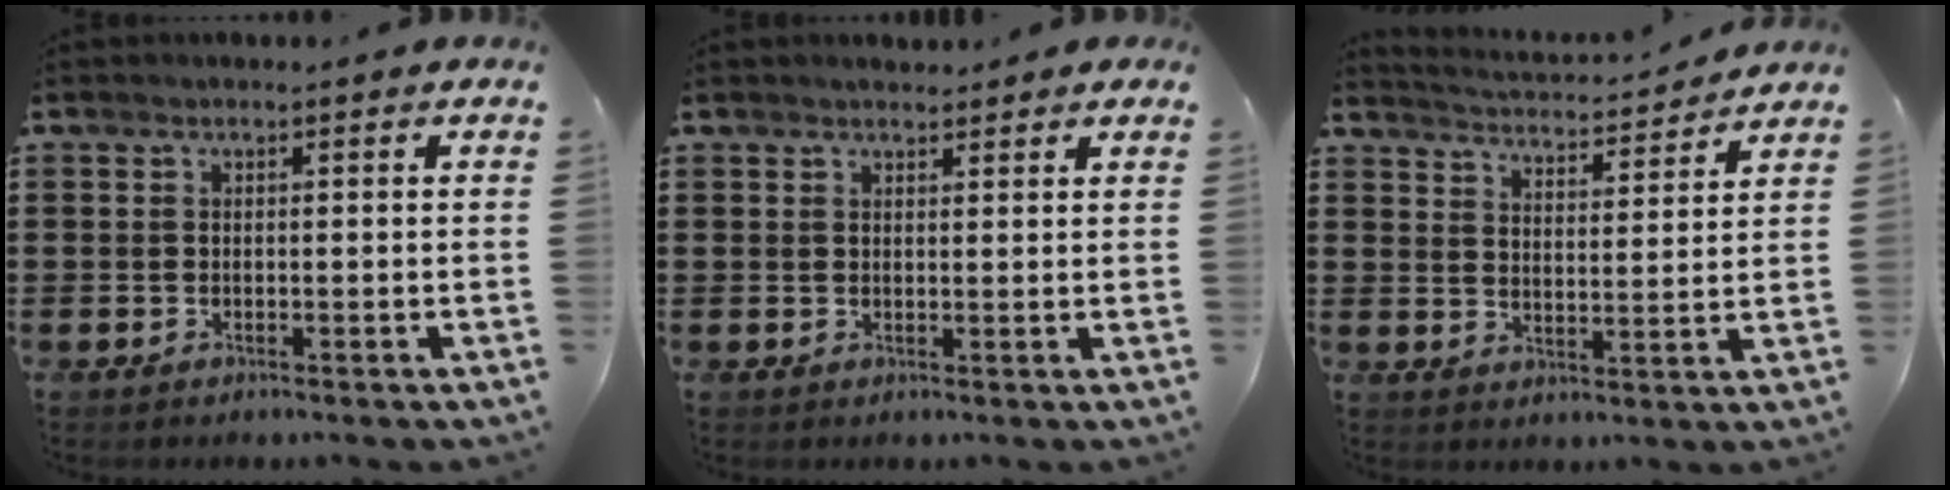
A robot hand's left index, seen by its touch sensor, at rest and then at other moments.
{"total": 1.6, "force": [1.5, 0.4, 0.2], "torque": [-0.007, 0.005, 0.030]}
{"total": 3.3, "force": [3.3, -0.1, 0.2], "torque": [-0.025, -0.029, 0.052]}